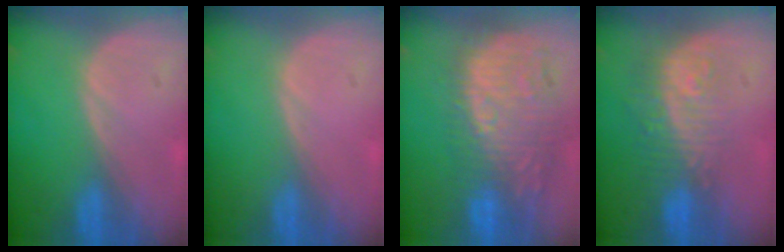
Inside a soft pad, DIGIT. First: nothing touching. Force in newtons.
{"total": 0.0}
{"total": 11.8, "press": 11.2, "slide": 3.9}
{"total": 9.7, "press": 8.1, "slide": 5.3}